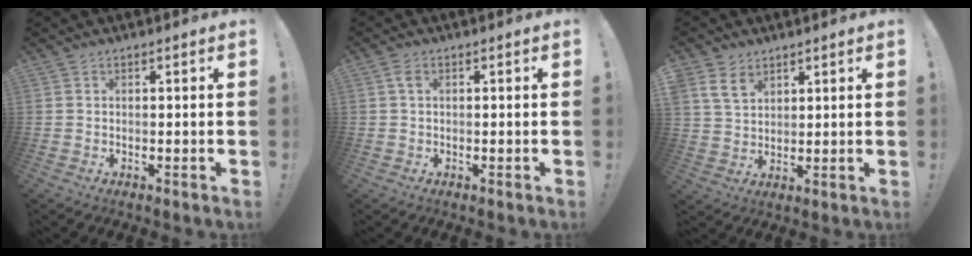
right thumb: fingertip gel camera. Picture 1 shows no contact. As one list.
[{"total": 2.1, "force": [0.5, 1.4, 1.6], "torque": [-0.024, 0.002, 0.007]}, {"total": 7.5, "force": [4.5, 5.1, 3.3], "torque": [-0.065, -0.013, 0.093]}]